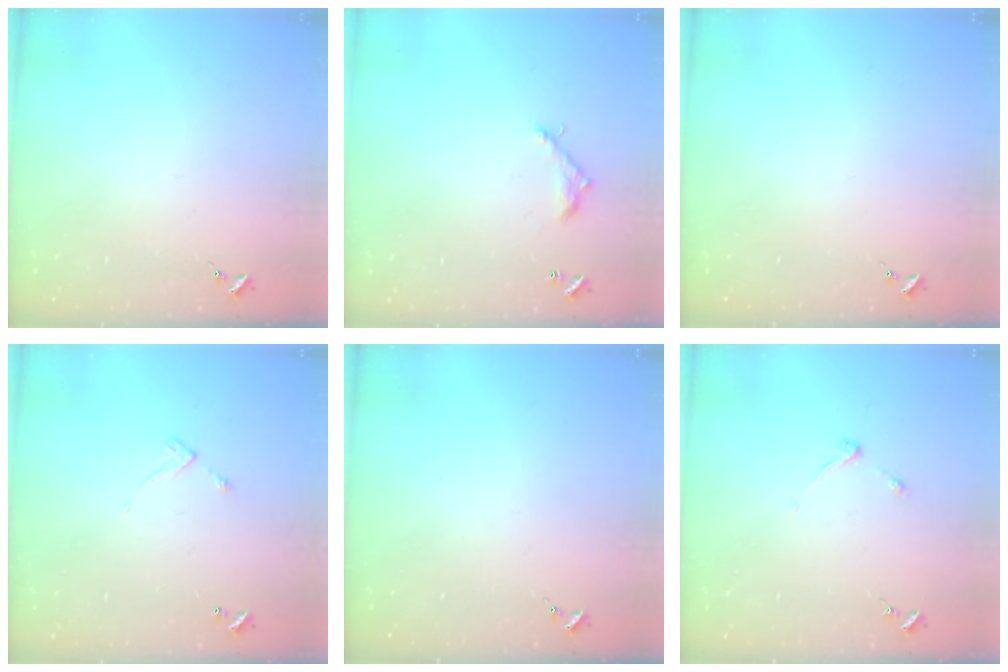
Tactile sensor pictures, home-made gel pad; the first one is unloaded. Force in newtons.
{"total": 7.3, "press": 7.3, "slide": 0.6}
{"total": 0.0}
{"total": 5.7, "press": 5.7, "slide": 0.5}
{"total": 0.0}
{"total": 3.7, "press": 3.6, "slide": 0.6}